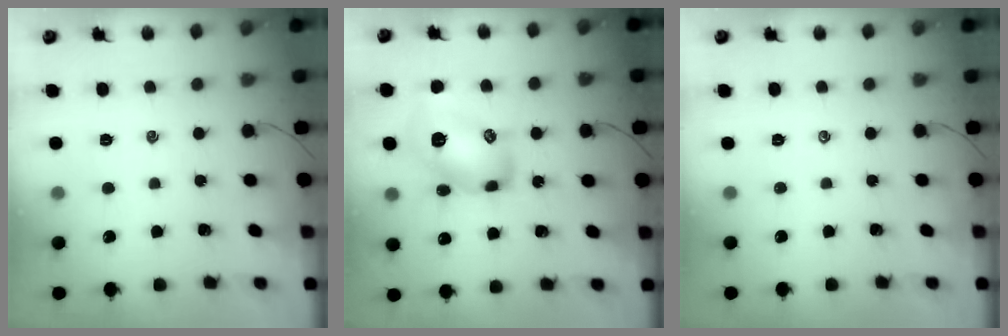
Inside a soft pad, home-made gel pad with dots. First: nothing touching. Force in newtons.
{"total": 16.9, "press": 16.9, "slide": 0.5}
{"total": 0.0}